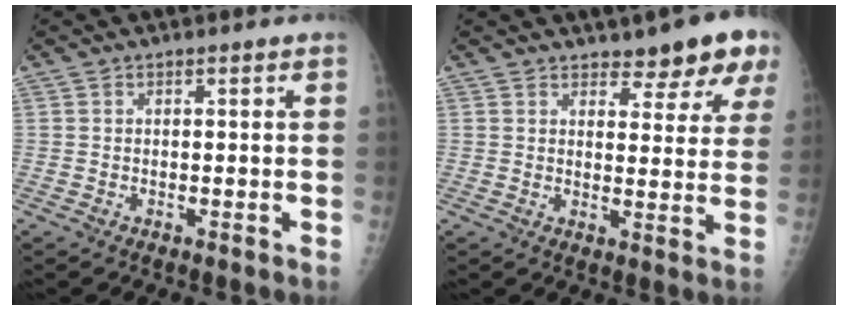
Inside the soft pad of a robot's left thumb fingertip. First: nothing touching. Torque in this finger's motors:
{"motor_torque": [0.33, 0.14, 0.56, -0.11, 0.00]}